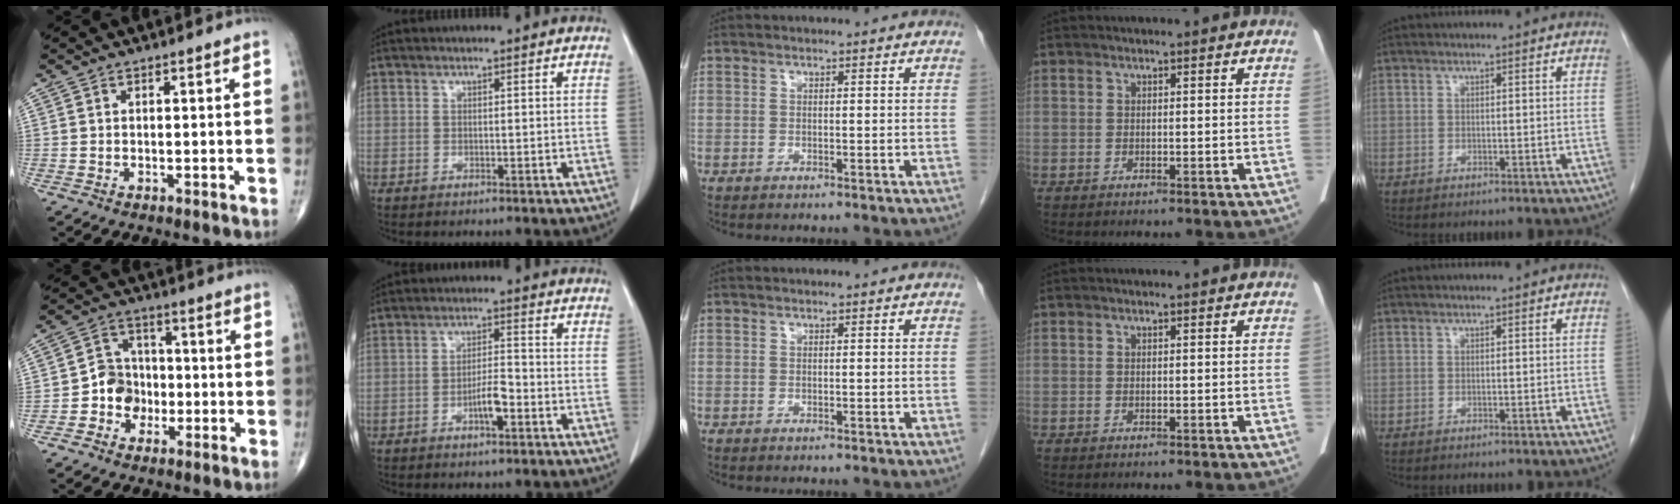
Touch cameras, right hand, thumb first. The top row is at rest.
{"thumb": {"total": 7.2, "force": [-1.9, 6.4, 2.7], "torque": [-0.009, 0.027, -0.043]}, "index": {"total": 4.3, "force": [-1.9, 1.0, 3.7], "torque": [-0.067, 0.004, -0.034]}}